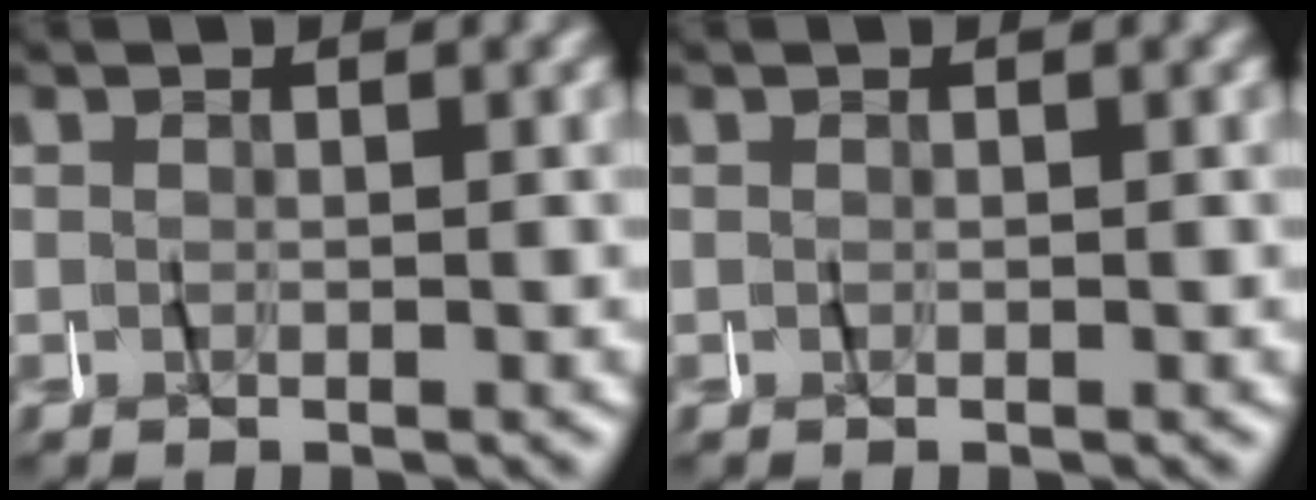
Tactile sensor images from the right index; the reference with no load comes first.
{"total": 0.0}